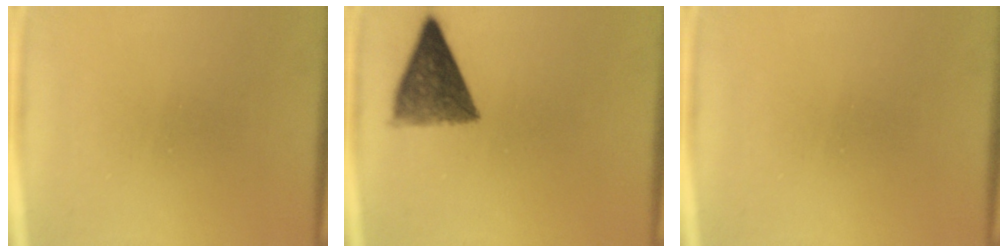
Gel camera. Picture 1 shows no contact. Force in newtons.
{"total": 9.0}
{"total": 0.0}